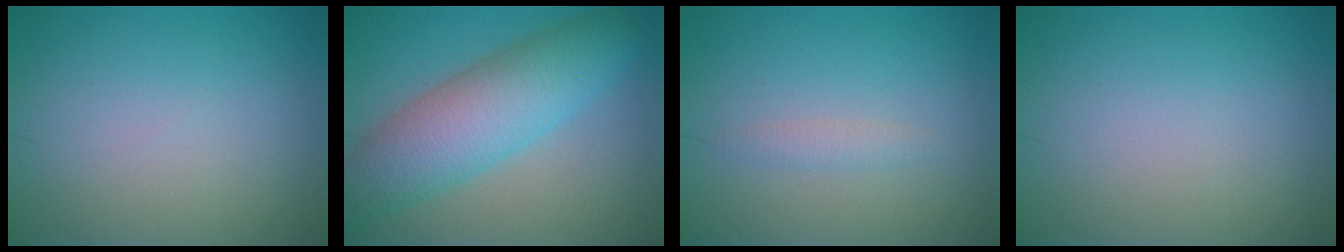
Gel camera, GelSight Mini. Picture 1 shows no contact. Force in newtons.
{"total": 8.0, "press": 8.0, "slide": 0.2}
{"total": 1.1, "press": 1.1, "slide": 0.1}
{"total": 0.0}